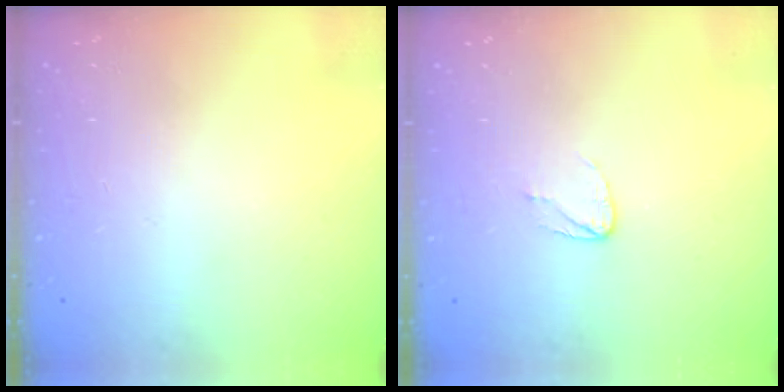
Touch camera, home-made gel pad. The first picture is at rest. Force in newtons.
{"total": 3.8, "press": 3.7, "slide": 0.3}